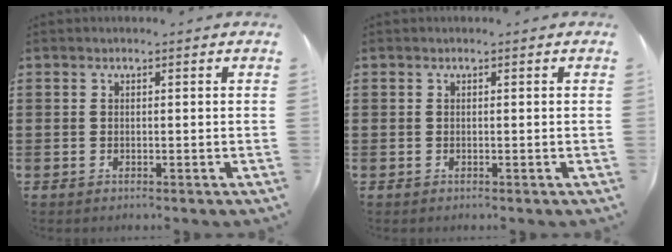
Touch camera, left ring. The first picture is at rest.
{"total": 0.0}